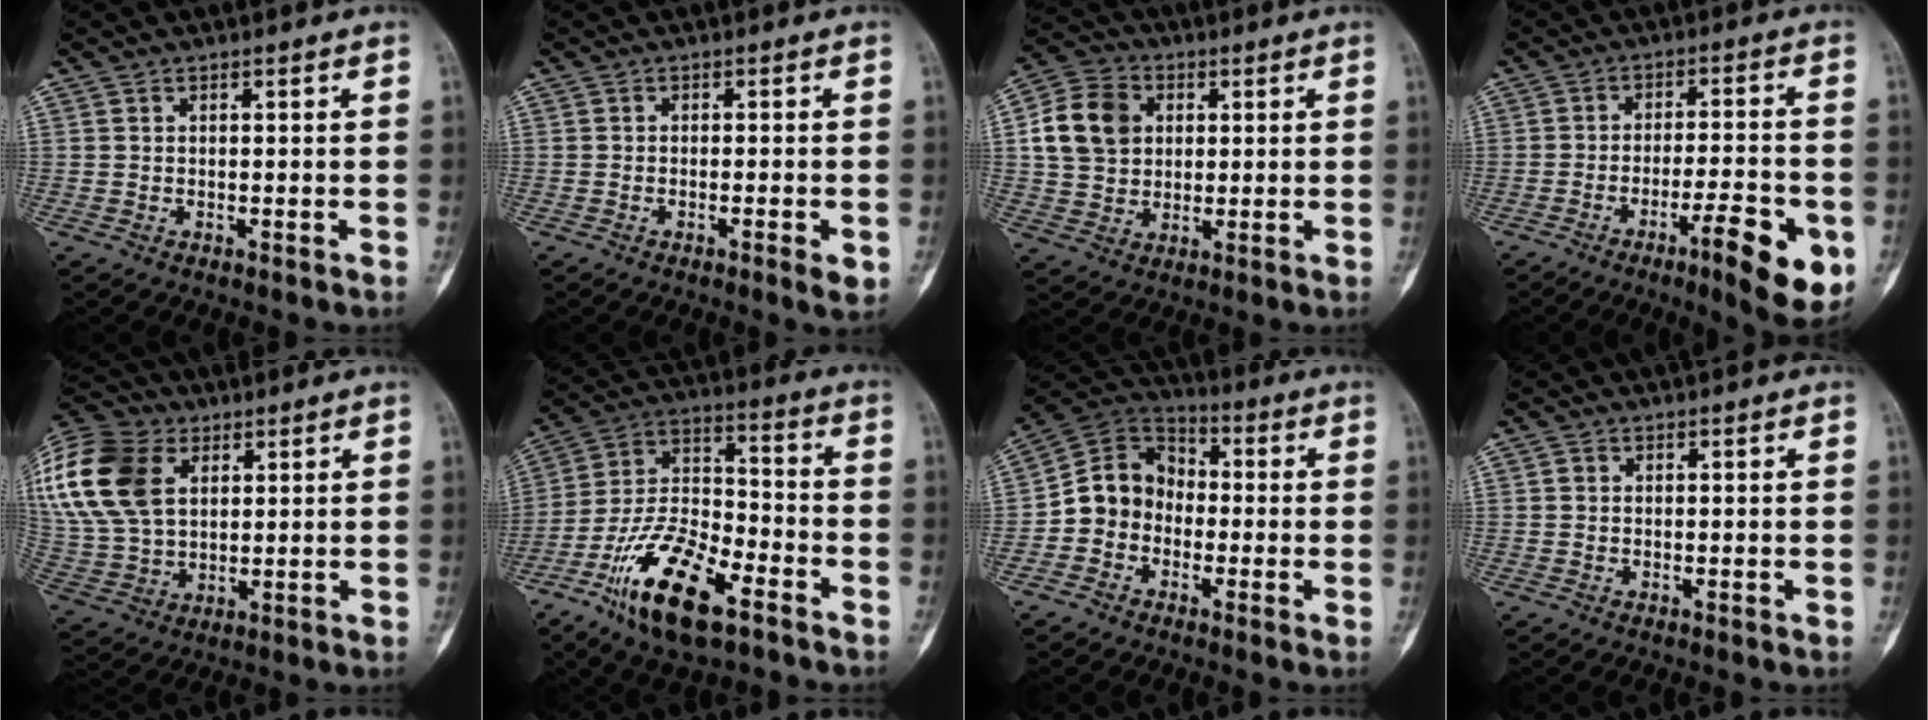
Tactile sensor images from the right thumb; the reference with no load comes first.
{"total": 4.0, "force": [-1.5, 0.8, 3.7], "torque": [-0.056, -0.003, -0.021]}
{"total": 11.8, "force": [2.3, 9.6, 6.4], "torque": [-0.100, 0.006, 0.038]}
{"total": 13.2, "force": [-5.4, 3.1, 11.6], "torque": [-0.157, 0.013, -0.074]}
{"total": 23.6, "force": [8.1, 16.2, 15.1], "torque": [-0.349, 0.021, 0.158]}
{"total": 18.5, "force": [-10.5, 7.4, 13.3], "torque": [-0.241, 0.060, -0.192]}
{"total": 10.3, "force": [-2.1, 8.9, 4.8], "torque": [-0.065, 0.046, -0.054]}
{"total": 0.5, "force": [0.1, 0.5, 0.2], "torque": [-0.001, 0.002, 0.000]}